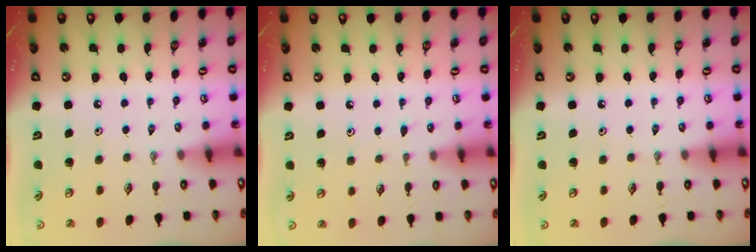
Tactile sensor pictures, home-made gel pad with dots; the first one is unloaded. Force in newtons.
{"total": 2.3, "press": 2.2, "slide": 0.4}
{"total": 0.0}